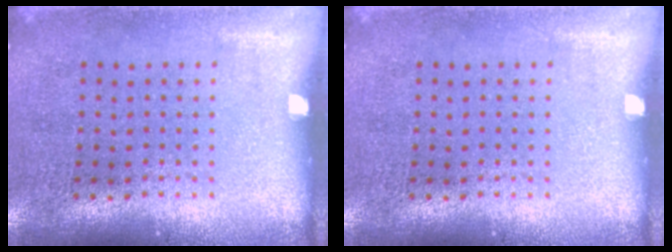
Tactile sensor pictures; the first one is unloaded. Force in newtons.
{"total": 0.0}